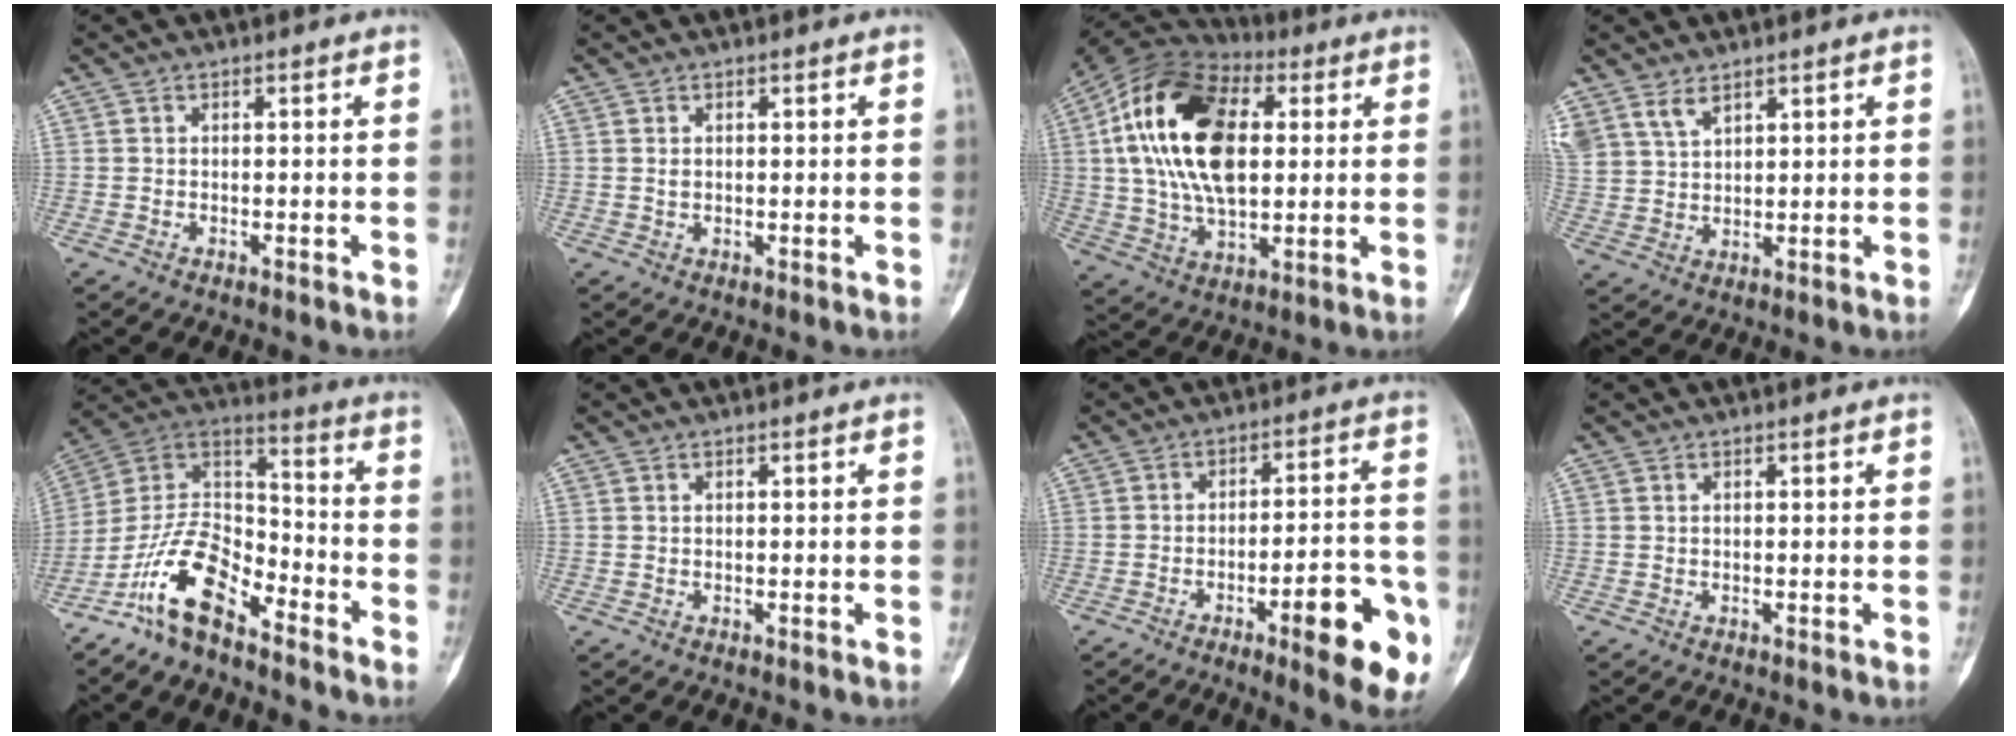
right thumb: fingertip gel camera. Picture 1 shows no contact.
{"total": 1.0, "force": [0.2, 0.7, 0.7], "torque": [-0.005, 0.005, 0.005]}
{"total": 22.7, "force": [4.1, 13.2, 18.0], "torque": [-0.320, 0.007, 0.065]}
{"total": 6.0, "force": [4.2, 3.2, 2.7], "torque": [-0.043, -0.009, 0.093]}
{"total": 13.7, "force": [-9.5, 5.9, 7.9], "torque": [-0.133, 0.091, -0.189]}
{"total": 0.0}
{"total": 15.0, "force": [-6.2, 4.2, 13.0], "torque": [-0.148, 0.027, -0.078]}
{"total": 0.0}